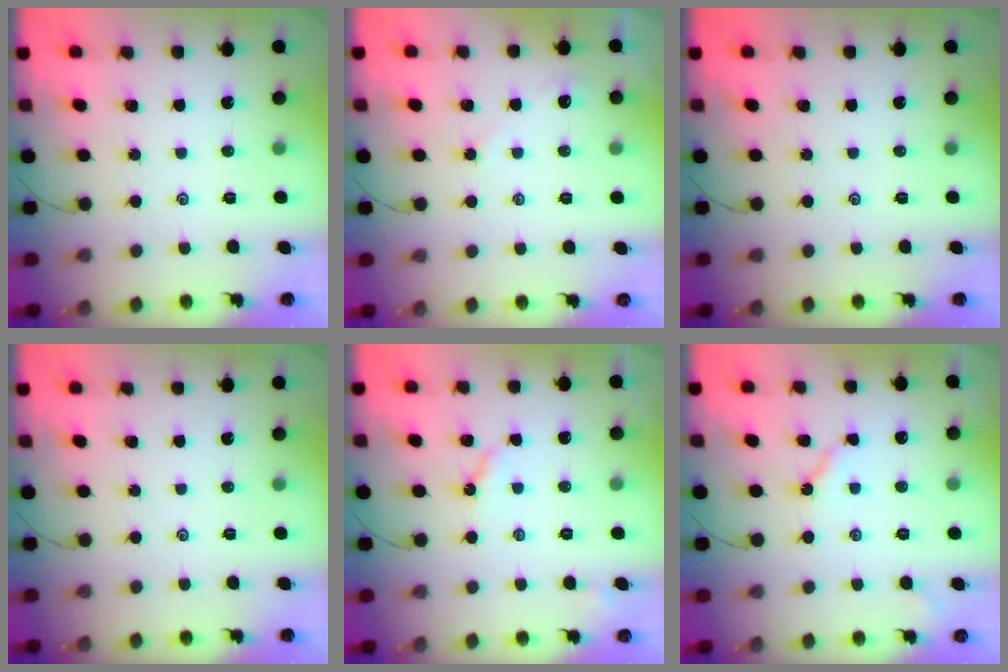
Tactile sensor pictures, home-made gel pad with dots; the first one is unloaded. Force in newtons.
{"total": 2.4, "press": 2.4, "slide": 0.4}
{"total": 0.0}
{"total": 0.0}
{"total": 3.4, "press": 3.4, "slide": 0.6}
{"total": 3.9, "press": 3.9, "slide": 0.3}